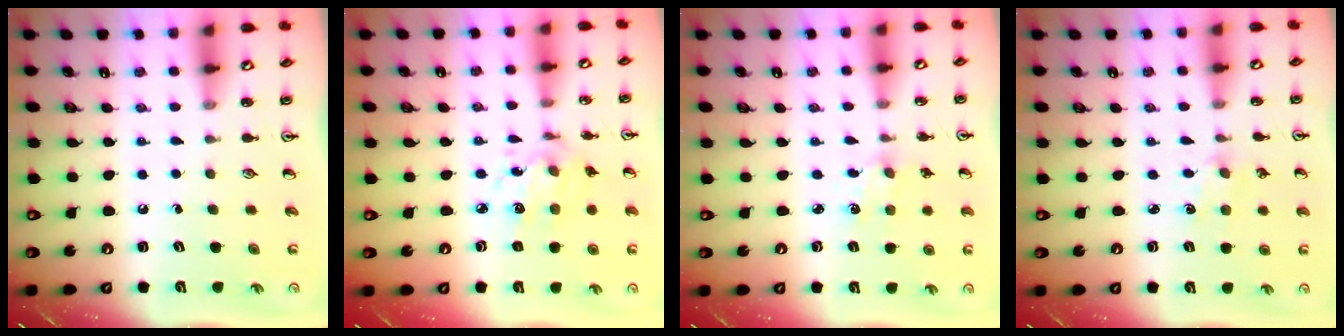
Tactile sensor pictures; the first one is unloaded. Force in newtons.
{"total": 8.2, "press": 8.2, "slide": 0.4}
{"total": 2.9, "press": 2.9, "slide": 0.4}
{"total": 1.3, "press": 1.3, "slide": 0.2}